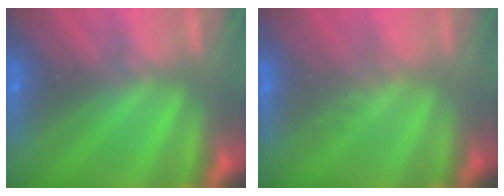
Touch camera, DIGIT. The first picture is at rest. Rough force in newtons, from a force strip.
{"total": 1.2}